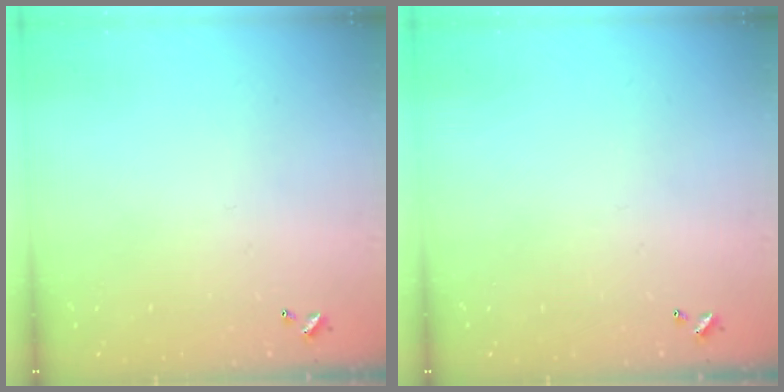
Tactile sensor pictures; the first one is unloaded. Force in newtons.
{"total": 0.0}